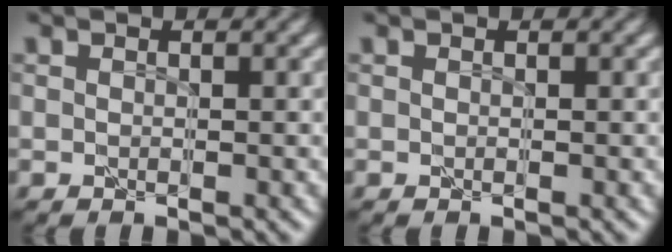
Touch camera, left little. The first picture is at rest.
{"total": 0.0}